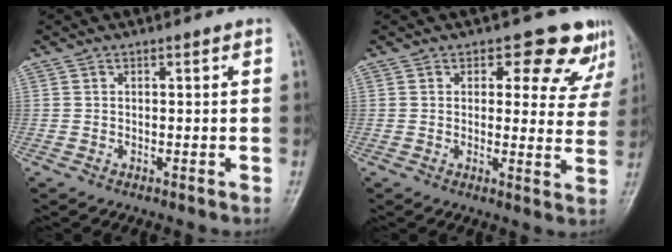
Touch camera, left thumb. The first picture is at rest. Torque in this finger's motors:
{"motor_torque": [0.27, 0.28, 0.05, 0.01, 0.07]}